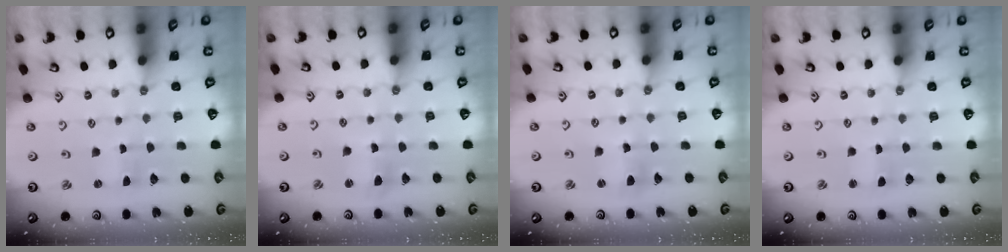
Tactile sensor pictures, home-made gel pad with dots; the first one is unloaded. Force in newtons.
{"total": 4.7, "press": 4.6, "slide": 0.7}
{"total": 5.4, "press": 5.4, "slide": 0.7}
{"total": 0.7, "press": 0.7, "slide": 0.2}